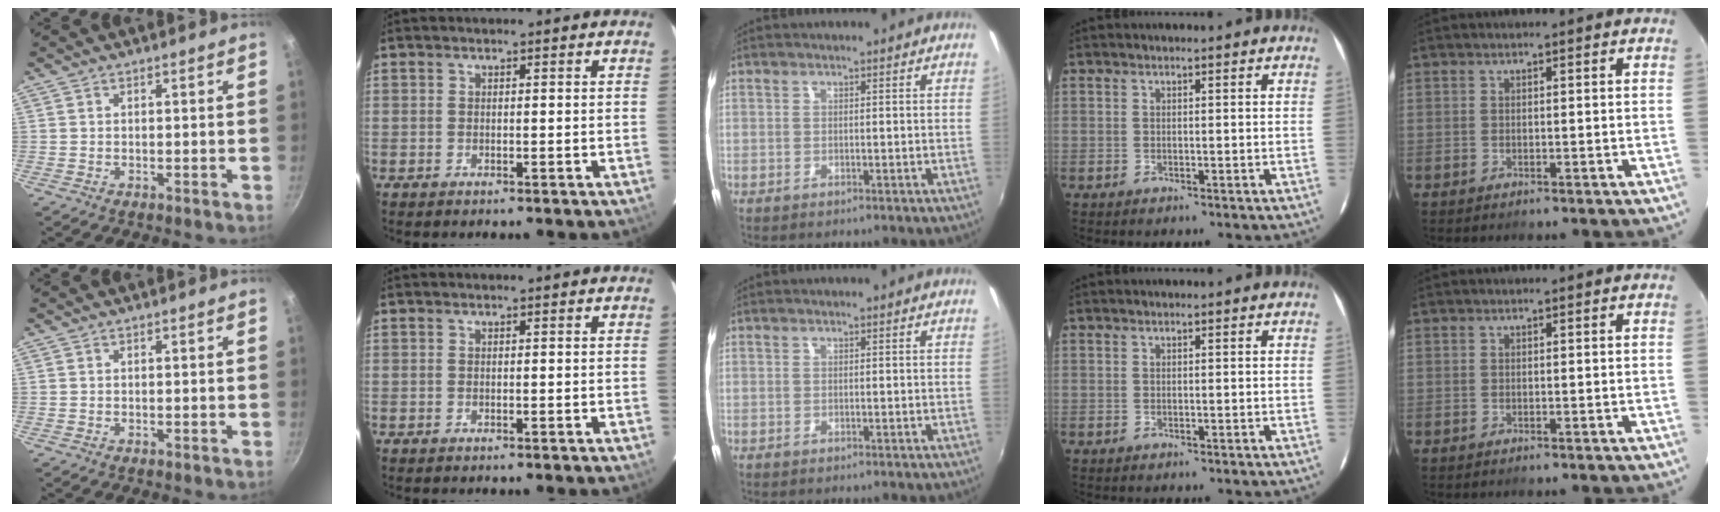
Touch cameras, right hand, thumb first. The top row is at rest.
{}